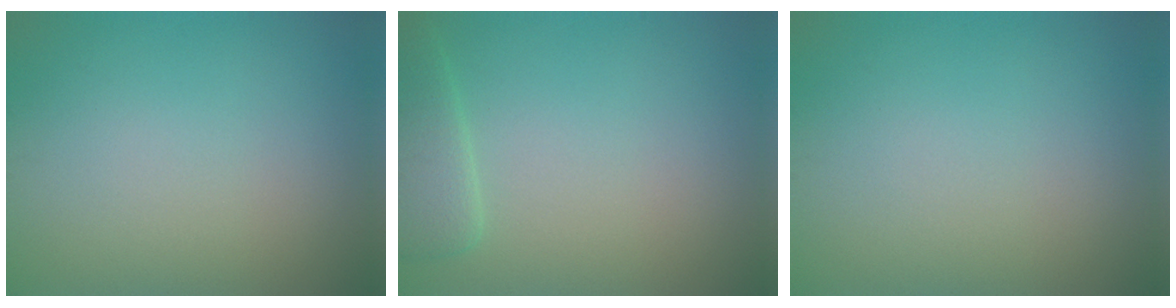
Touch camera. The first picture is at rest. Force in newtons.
{"total": 2.9, "press": 2.9, "slide": 0.3}
{"total": 0.0}